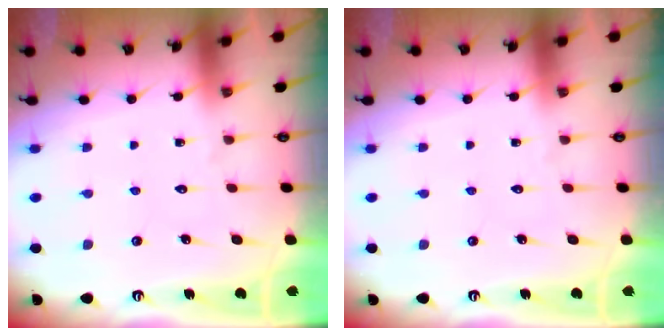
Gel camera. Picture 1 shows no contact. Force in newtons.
{"total": 0.0}